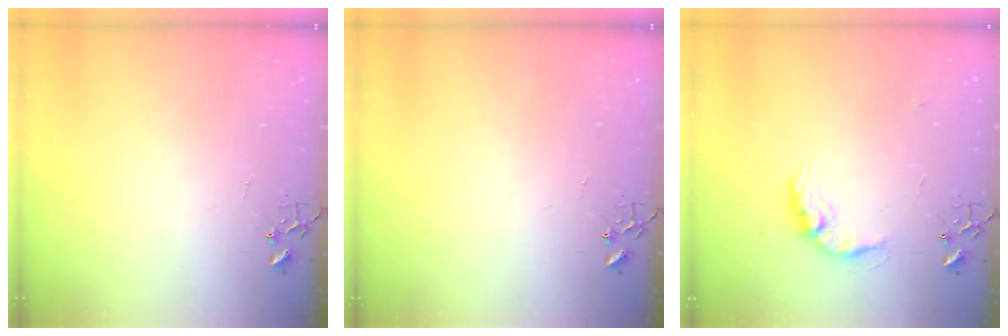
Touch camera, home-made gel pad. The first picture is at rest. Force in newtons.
{"total": 0.0}
{"total": 11.9, "press": 11.9, "slide": 0.7}